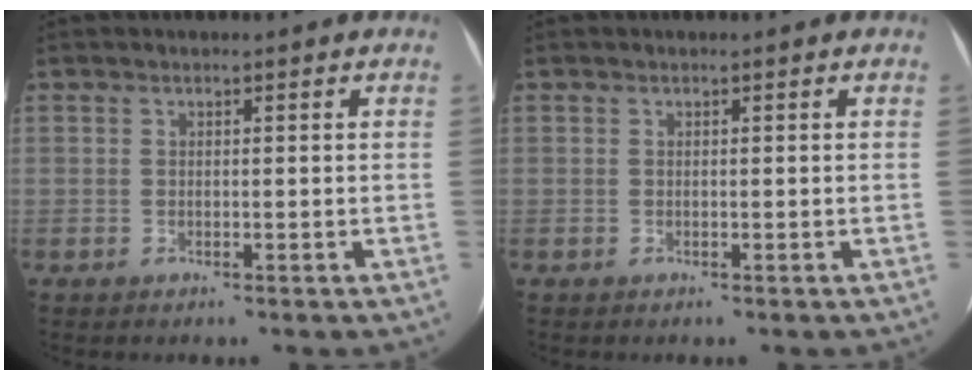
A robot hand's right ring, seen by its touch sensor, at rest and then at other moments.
{"total": 0.0}